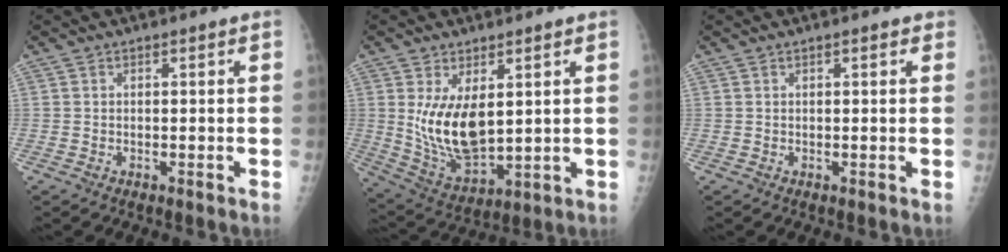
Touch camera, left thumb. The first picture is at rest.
{"total": 12.3, "force": [2.7, 6.2, 10.2], "torque": [-0.171, -0.028, 0.071]}
{"total": 1.1, "force": [0.7, 0.4, 0.8], "torque": [-0.010, 0.000, 0.007]}